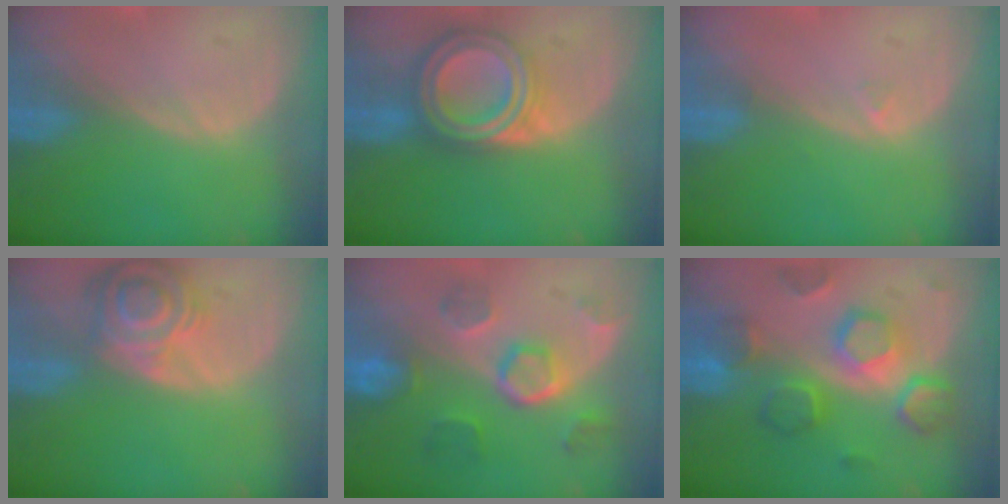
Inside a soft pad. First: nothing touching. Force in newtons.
{"total": 8.0, "press": 8.0, "slide": 0.5}
{"total": 0.5, "press": 0.5, "slide": 0.2}
{"total": 8.0, "press": 7.1, "slide": 3.8}
{"total": 8.6, "press": 7.7, "slide": 3.9}
{"total": 9.5, "press": 9.5, "slide": 0.4}